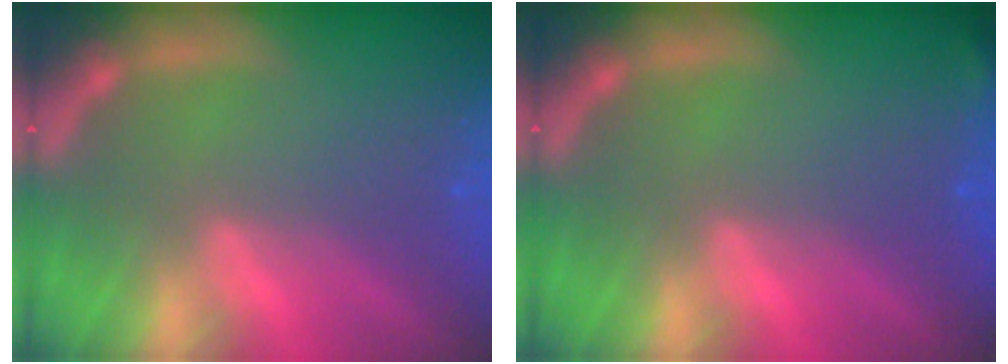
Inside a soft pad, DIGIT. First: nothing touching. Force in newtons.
{"total": 0.9}